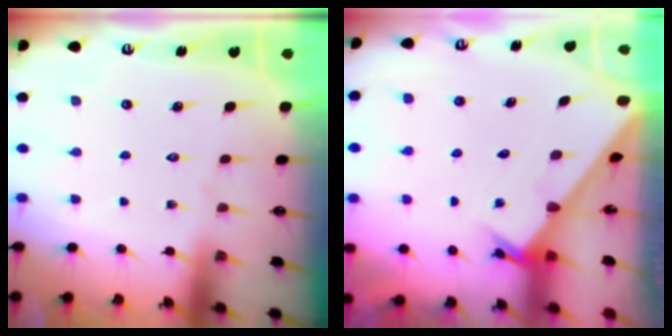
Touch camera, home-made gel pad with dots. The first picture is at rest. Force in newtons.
{"total": 1.5, "press": 1.5, "slide": 0.1}